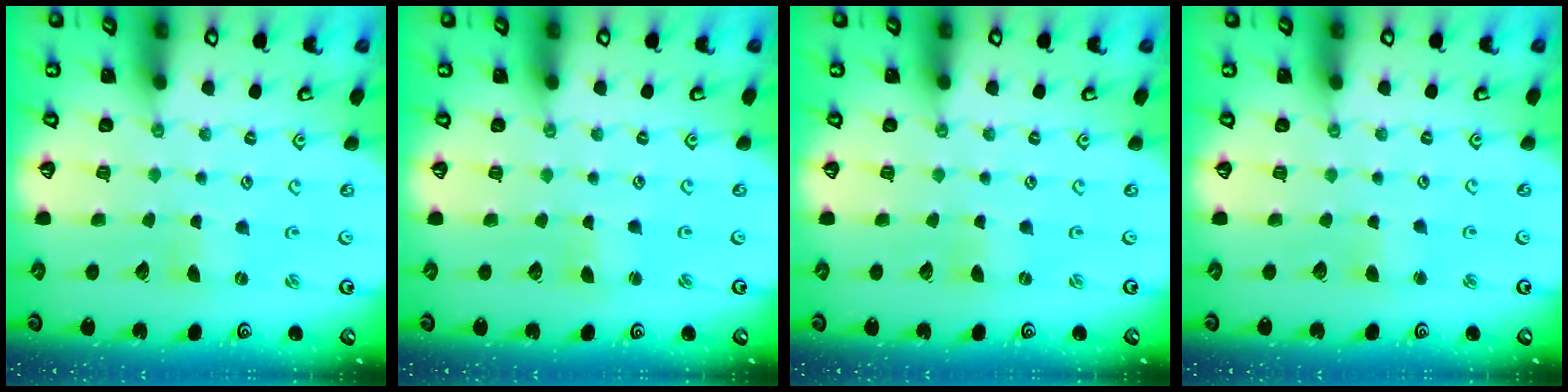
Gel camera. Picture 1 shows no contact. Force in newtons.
{"total": 0.7, "press": 0.7, "slide": 0.1}
{"total": 0.0}
{"total": 2.5, "press": 2.5, "slide": 0.4}